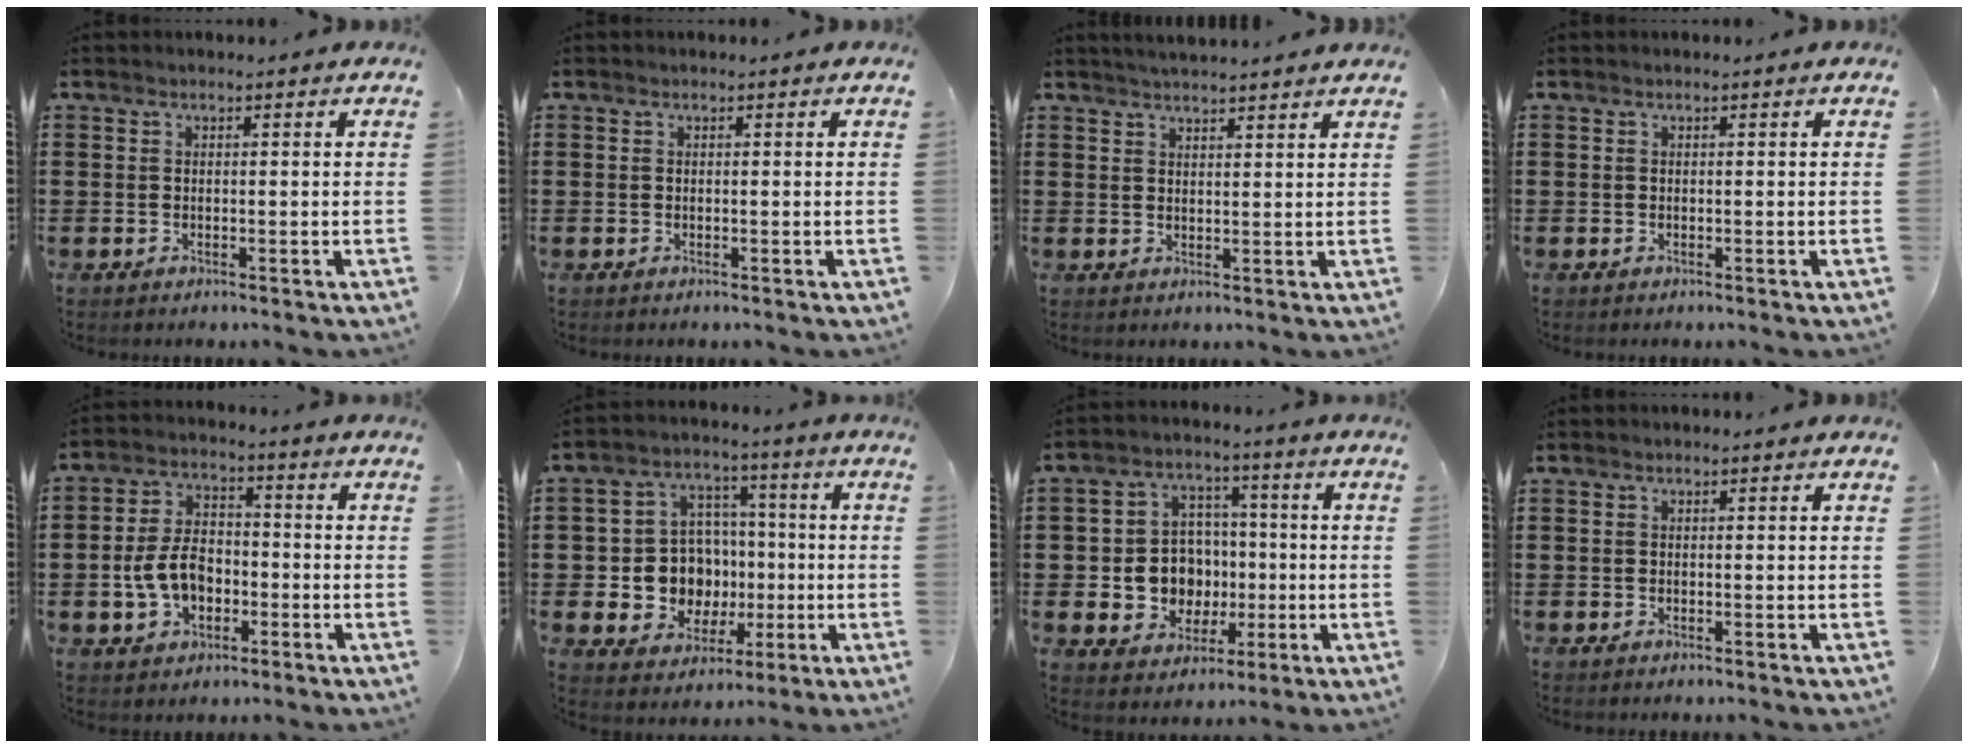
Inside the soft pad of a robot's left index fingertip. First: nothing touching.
{"total": 0.0}
{"total": 2.4, "force": [2.3, -0.4, 0.3], "torque": [-0.010, -0.004, 0.044]}
{"total": 0.0}
{"total": 7.5, "force": [-2.1, 5.0, 5.1], "torque": [-0.128, 0.005, -0.046]}
{"total": 9.7, "force": [-0.5, 9.1, 3.3], "torque": [-0.100, 0.013, 0.003]}
{"total": 8.4, "force": [-0.6, 7.9, 3.0], "torque": [-0.073, 0.021, 0.000]}
{"total": 0.0}